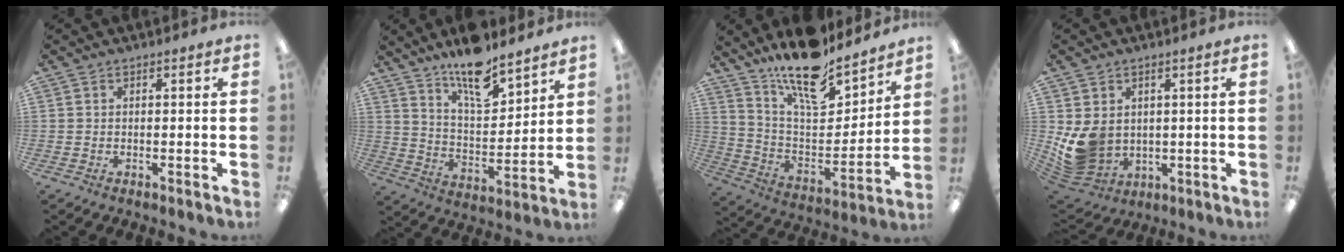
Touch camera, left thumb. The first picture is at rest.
{"total": 13.6, "force": [11.1, 4.3, 6.5], "torque": [-0.102, -0.076, 0.195]}
{"total": 17.7, "force": [14.4, 5.8, 8.4], "torque": [-0.151, -0.106, 0.252]}
{"total": 9.4, "force": [1.3, 7.9, 4.8], "torque": [-0.113, -0.013, 0.033]}